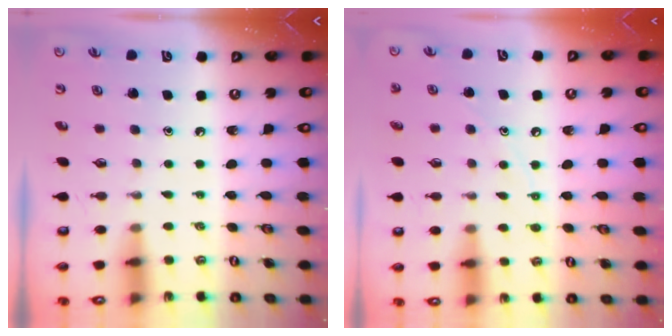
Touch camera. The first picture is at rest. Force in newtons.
{"total": 7.4, "press": 7.4, "slide": 0.4}